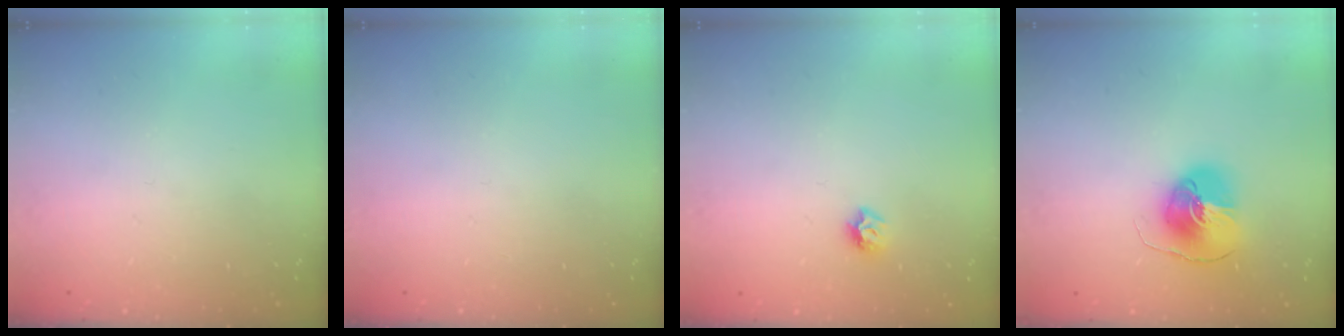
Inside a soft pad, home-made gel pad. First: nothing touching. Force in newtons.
{"total": 0.0}
{"total": 5.8, "press": 5.8, "slide": 0.7}
{"total": 9.9, "press": 9.9, "slide": 1.3}